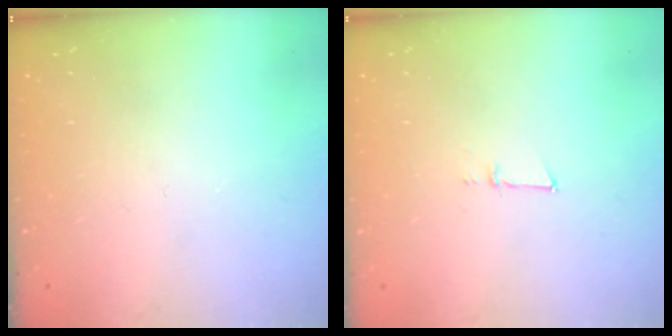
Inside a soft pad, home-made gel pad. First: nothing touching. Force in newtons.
{"total": 4.2, "press": 4.0, "slide": 1.1}